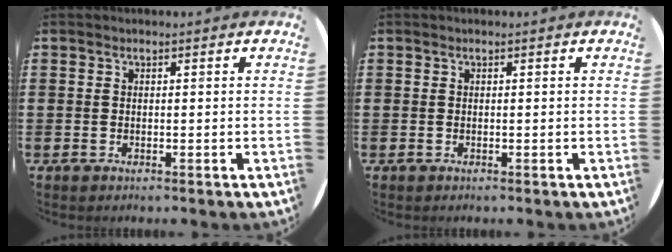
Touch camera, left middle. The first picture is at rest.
{"total": 0.0}